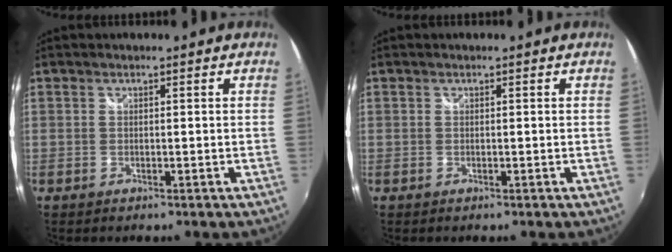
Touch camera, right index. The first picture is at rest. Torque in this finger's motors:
{"motor_torque": [0.02, 0.02, -0.01, 0.00]}